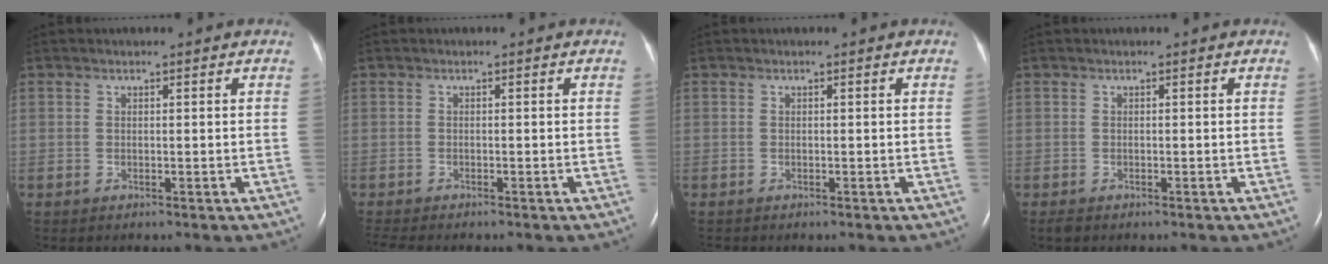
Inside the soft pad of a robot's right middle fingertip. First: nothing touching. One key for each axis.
{"total": 3.7, "fx": -3.3, "fy": 0.5, "fz": 1.7, "tx": -0.028, "ty": -0.008, "tz": -0.051}
{"total": 0.0}
{"total": 0.9, "fx": -0.7, "fy": 0.4, "fz": 0.4, "tx": -0.015, "ty": -0.003, "tz": -0.011}